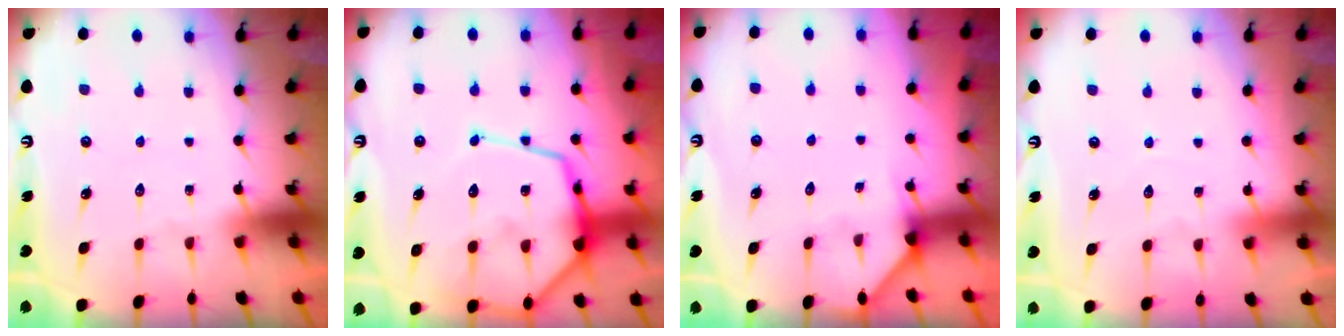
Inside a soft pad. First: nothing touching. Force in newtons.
{"total": 18.5, "press": 18.5, "slide": 1.7}
{"total": 3.4, "press": 3.3, "slide": 0.4}
{"total": 3.0, "press": 3.0, "slide": 0.3}